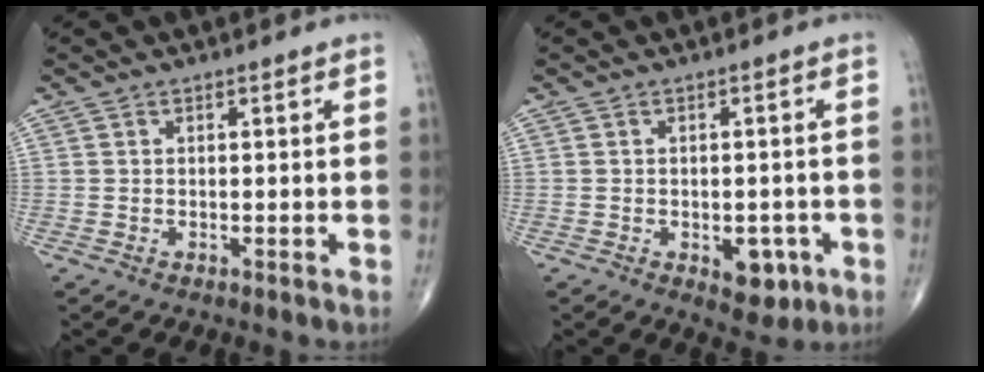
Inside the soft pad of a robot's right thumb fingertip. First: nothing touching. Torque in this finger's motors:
{"motor_torque": [1.33, 0.95, 0.18, -0.41, 0.14]}